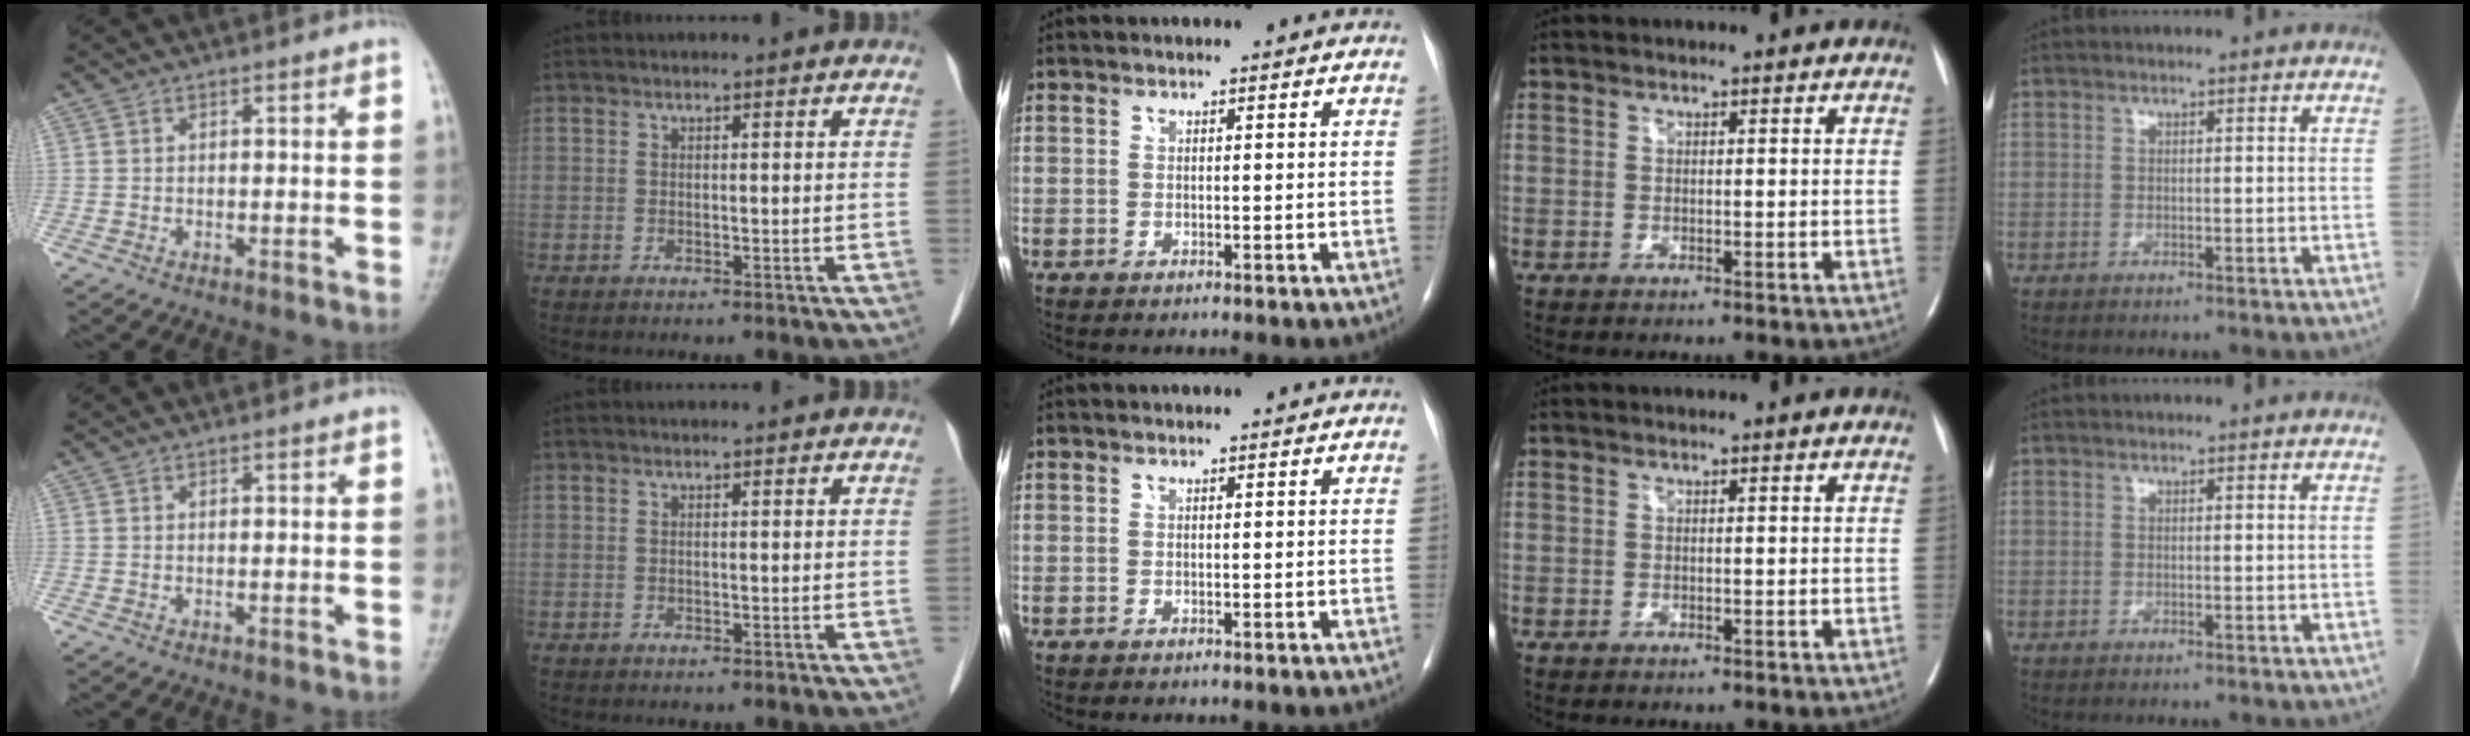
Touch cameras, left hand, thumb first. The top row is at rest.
{}